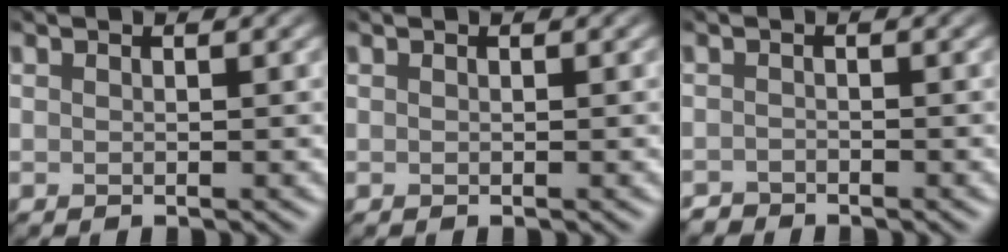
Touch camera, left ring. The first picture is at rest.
{"total": 0.0}
{"total": 1.0, "force": [-0.9, 0.1, -0.4], "torque": [-0.005, -0.007, -0.006]}